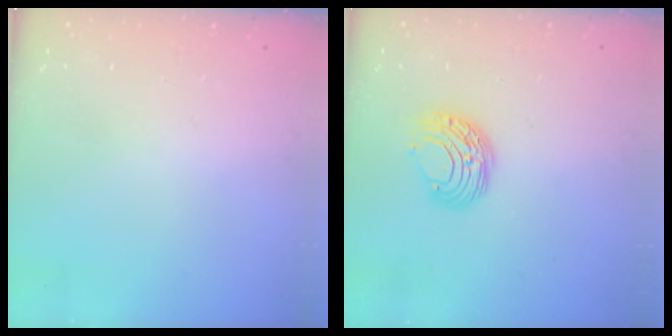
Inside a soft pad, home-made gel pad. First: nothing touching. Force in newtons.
{"total": 8.5, "press": 8.5, "slide": 0.4}